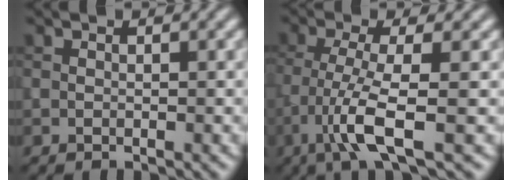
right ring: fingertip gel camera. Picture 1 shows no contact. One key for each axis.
{"total": 5.5, "fx": -2.1, "fy": 0.8, "fz": 5.0, "tx": -0.099, "ty": -0.005, "tz": -0.046}